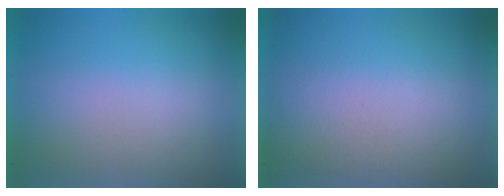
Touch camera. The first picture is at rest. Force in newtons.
{"total": 1.4}